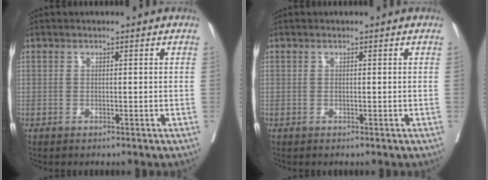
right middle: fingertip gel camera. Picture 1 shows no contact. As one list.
[{"total": 0.0}]